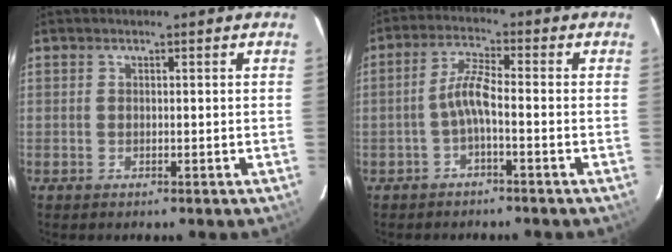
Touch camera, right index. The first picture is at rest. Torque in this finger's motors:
{"motor_torque": [0.65, -0.50, 0.48, 0.11]}